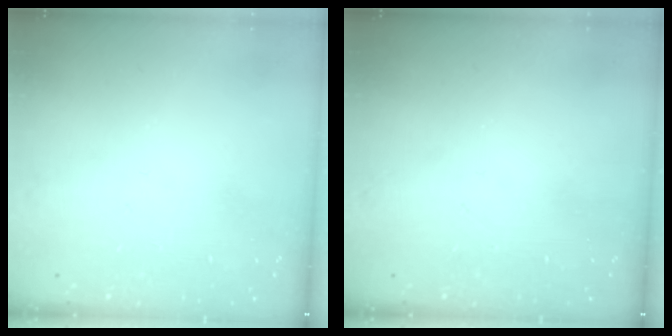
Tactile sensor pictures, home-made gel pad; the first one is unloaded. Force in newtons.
{"total": 0.0}